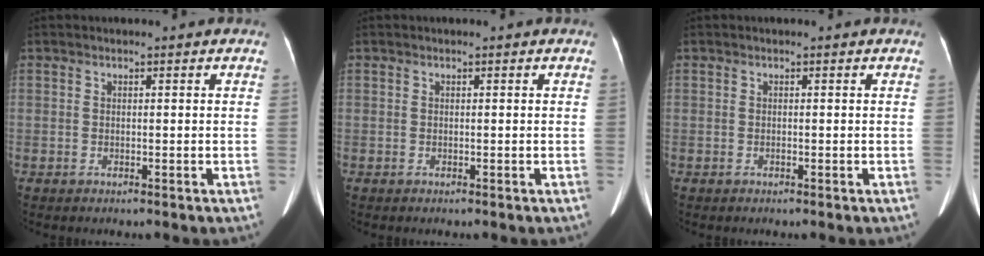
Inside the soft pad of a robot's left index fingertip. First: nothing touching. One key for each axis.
{"total": 0.0}
{"total": 0.0}